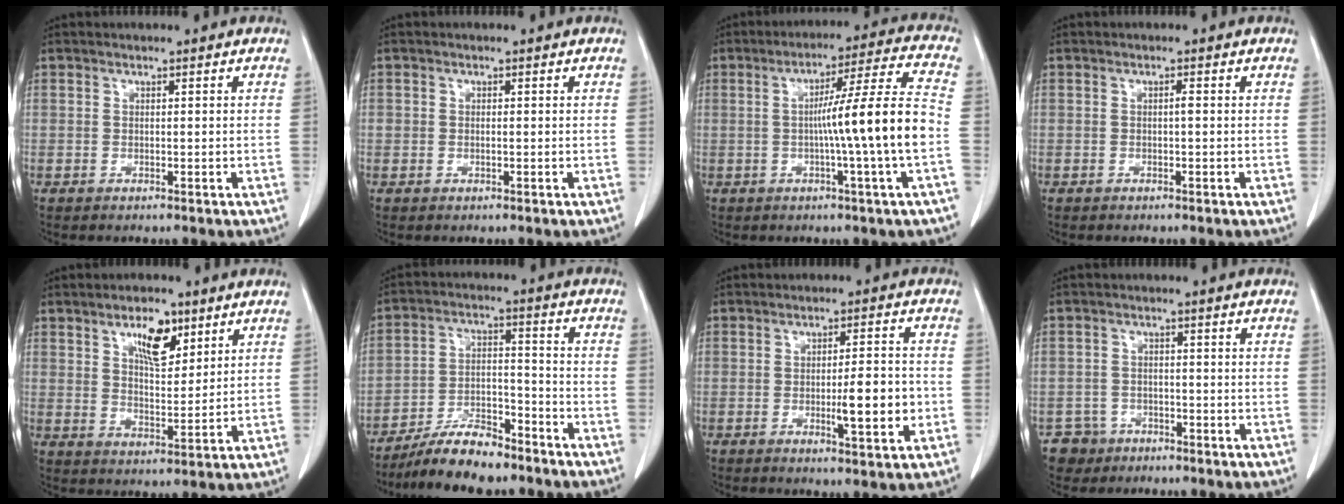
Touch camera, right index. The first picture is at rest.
{"total": 0.8, "force": [0.0, 0.6, 0.6], "torque": [-0.013, 0.005, 0.001]}
{"total": 12.7, "force": [-1.8, -2.2, 12.4], "torque": [-0.195, 0.004, -0.030]}
{"total": 0.6, "force": [-0.1, 0.0, 0.6], "torque": [-0.011, 0.001, -0.002]}
{"total": 7.5, "force": [4.2, 3.0, 5.5], "torque": [-0.095, 0.003, 0.073]}
{"total": 9.9, "force": [-8.4, 2.5, 4.6], "torque": [-0.082, 0.003, -0.152]}
{"total": 6.9, "force": [-1.5, 1.0, 6.7], "torque": [-0.099, -0.004, -0.019]}
{"total": 4.3, "force": [-2.6, 3.4, -0.6], "torque": [0.014, 0.010, -0.046]}